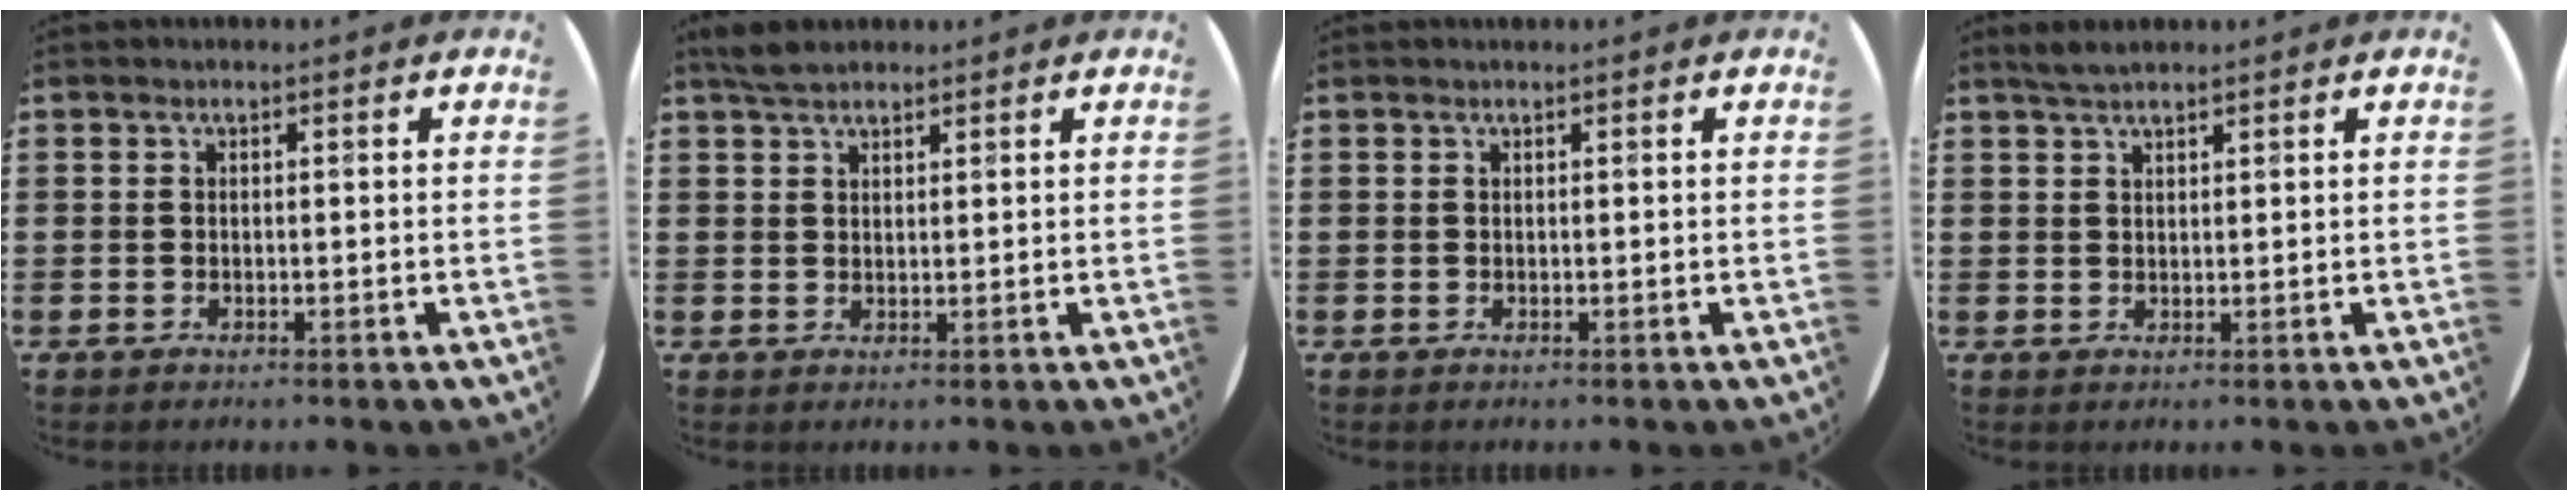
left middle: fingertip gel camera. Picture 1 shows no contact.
{"total": 3.0, "force": [2.7, 1.1, 0.9], "torque": [-0.016, 0.001, 0.049]}
{"total": 0.0}
{"total": 2.1, "force": [1.9, 0.4, 0.8], "torque": [-0.020, 0.005, 0.035]}